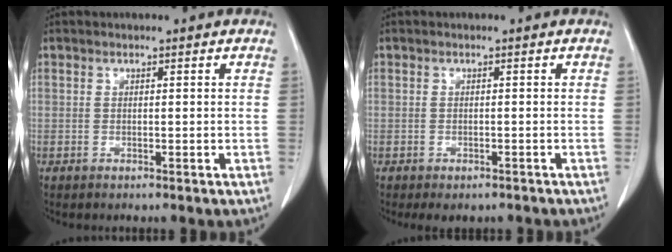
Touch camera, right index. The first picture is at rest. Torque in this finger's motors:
{"motor_torque": [-0.46, -0.36, -0.39, -0.12]}